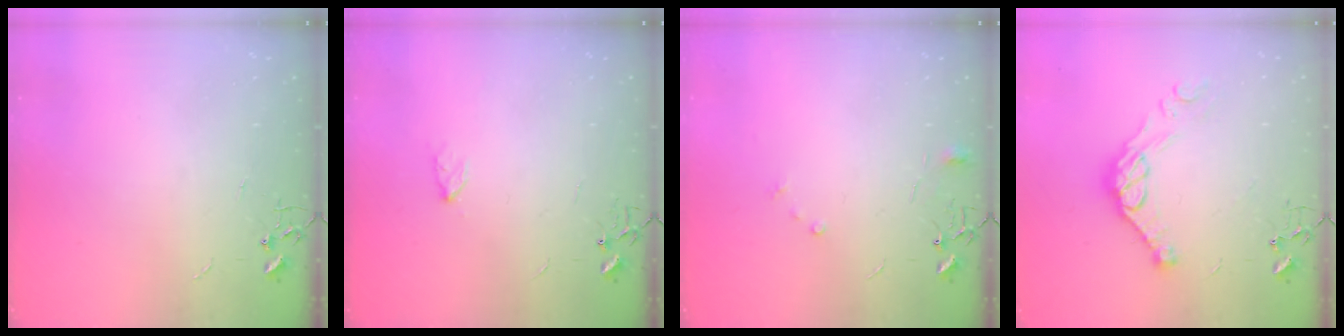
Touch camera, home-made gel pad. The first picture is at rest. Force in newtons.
{"total": 3.5, "press": 3.4, "slide": 0.6}
{"total": 6.3, "press": 6.3, "slide": 0.6}
{"total": 12.2, "press": 12.1, "slide": 0.9}